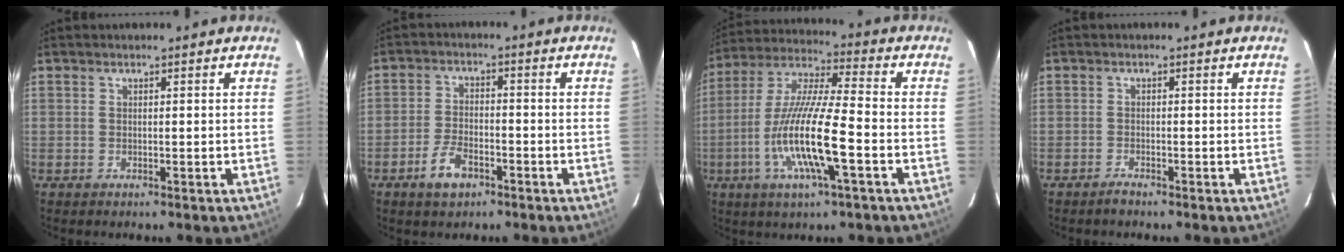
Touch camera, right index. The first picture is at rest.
{"total": 6.1, "force": [-3.6, 3.1, 3.8], "torque": [-0.086, 0.003, -0.063]}
{"total": 15.9, "force": [-5.1, 1.7, 15.0], "torque": [-0.302, -0.009, -0.102]}
{"total": 1.2, "force": [-1.1, 0.1, 0.4], "torque": [-0.007, -0.001, -0.022]}